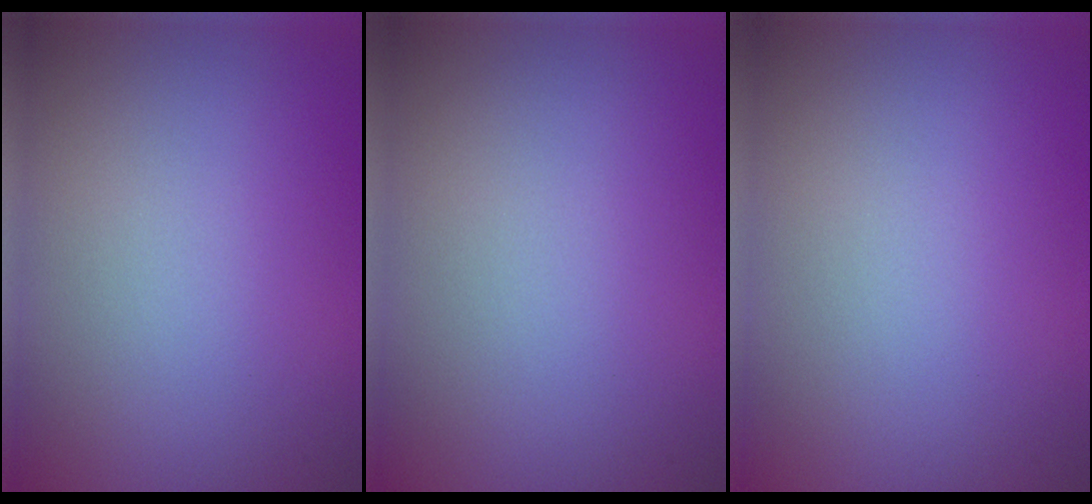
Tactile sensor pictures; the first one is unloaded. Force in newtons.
{"total": 0.0}
{"total": 0.0}